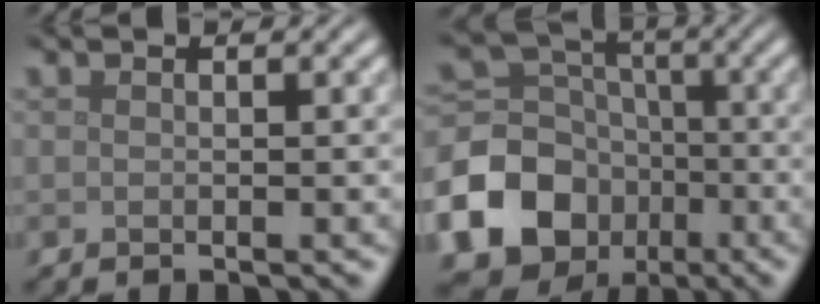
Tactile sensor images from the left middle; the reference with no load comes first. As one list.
[{"total": 13.5, "force": [-5.3, 11.4, 4.9], "torque": [-0.131, -0.032, -0.114]}]